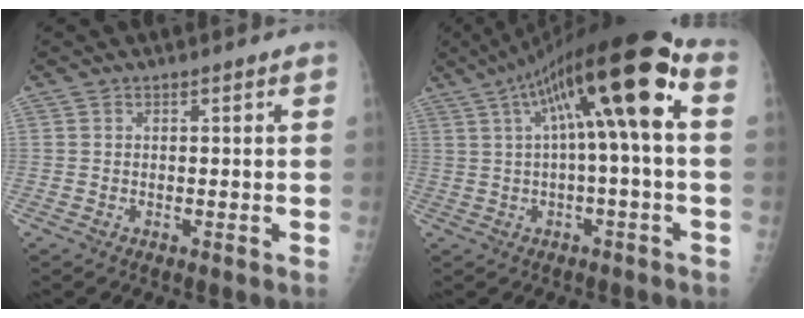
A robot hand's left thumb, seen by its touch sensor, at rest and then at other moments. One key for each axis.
{"total": 17.1, "fx": 3.7, "fy": 3.3, "fz": 16.4, "tx": -0.275, "ty": 0.052, "tz": 0.054}